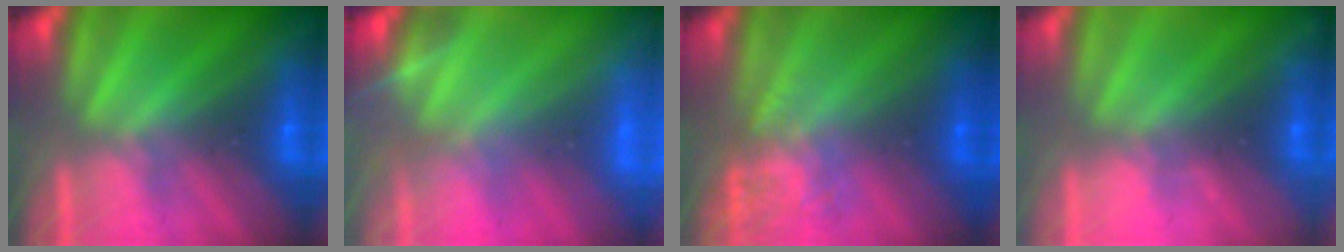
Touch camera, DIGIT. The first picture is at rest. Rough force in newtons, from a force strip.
{"total": 3.6}
{"total": 3.9}
{"total": 2.3}